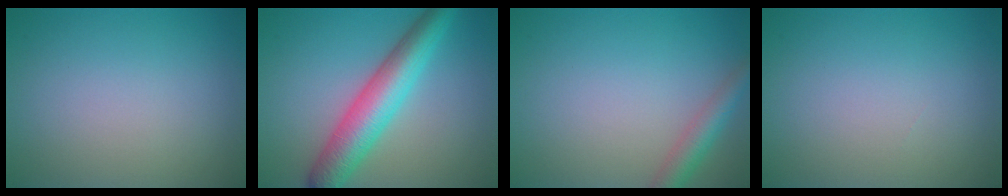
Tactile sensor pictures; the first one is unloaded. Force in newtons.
{"total": 6.7, "press": 6.7, "slide": 0.2}
{"total": 2.8, "press": 2.8, "slide": 0.1}
{"total": 0.0}